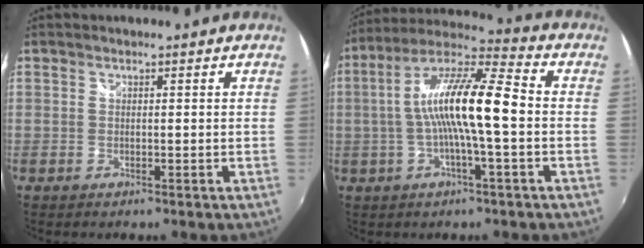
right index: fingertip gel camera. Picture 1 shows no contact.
{"total": 15.0, "force": [-0.9, 2.0, 14.8], "torque": [-0.274, 0.021, -0.024]}